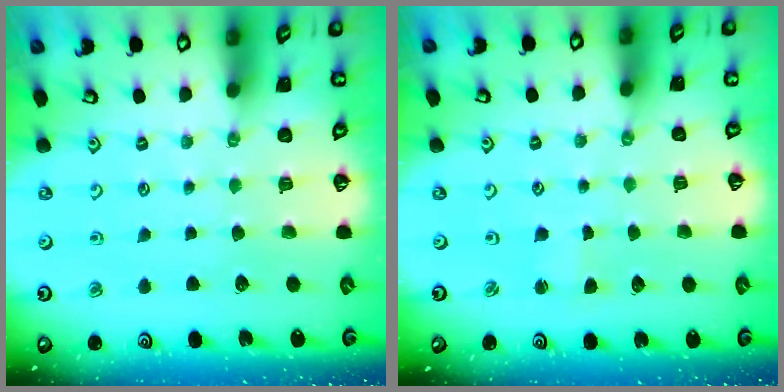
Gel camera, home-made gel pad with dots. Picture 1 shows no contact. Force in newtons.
{"total": 1.4, "press": 1.3, "slide": 0.3}